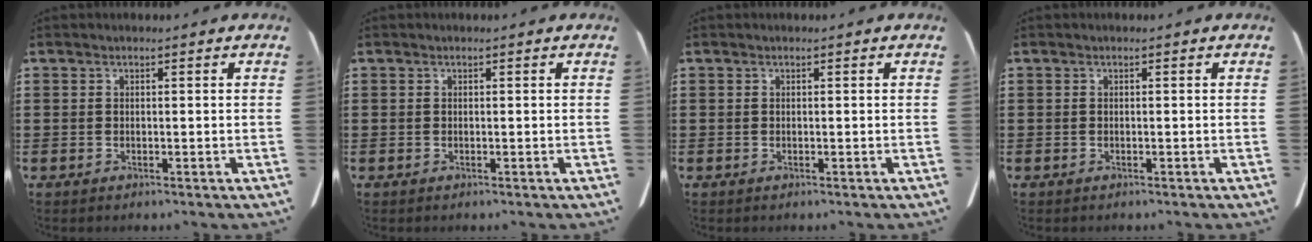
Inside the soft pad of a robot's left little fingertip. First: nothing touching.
{"total": 0.0}
{"total": 0.0}
{"total": 0.0}